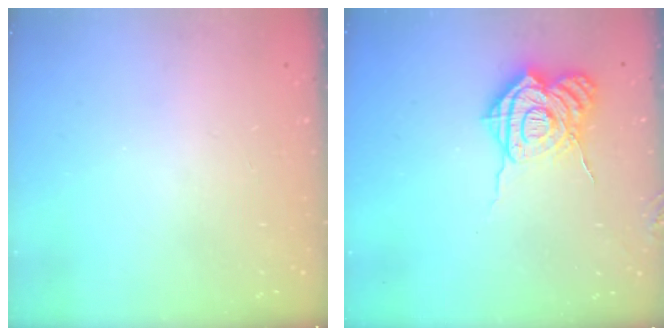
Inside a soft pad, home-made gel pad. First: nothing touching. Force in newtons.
{"total": 15.2, "press": 15.1, "slide": 1.6}